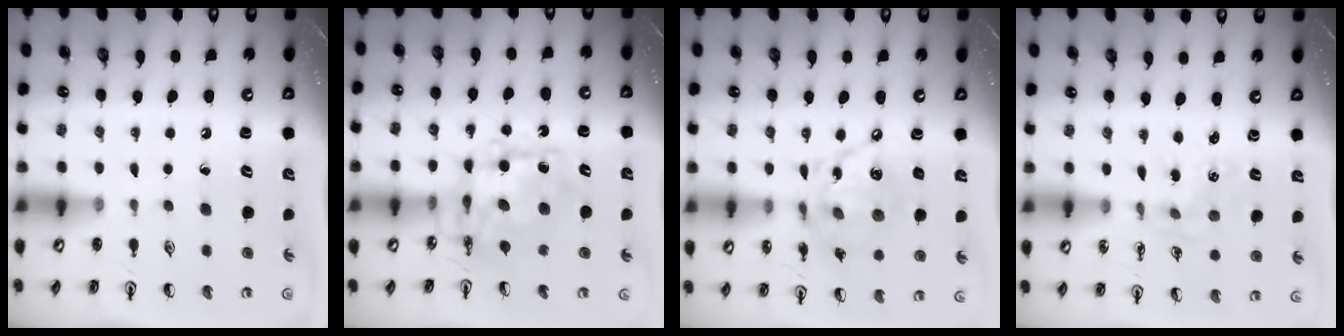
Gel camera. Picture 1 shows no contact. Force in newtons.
{"total": 11.5, "press": 11.4, "slide": 1.0}
{"total": 12.8, "press": 12.8, "slide": 0.9}
{"total": 0.7, "press": 0.6, "slide": 0.2}